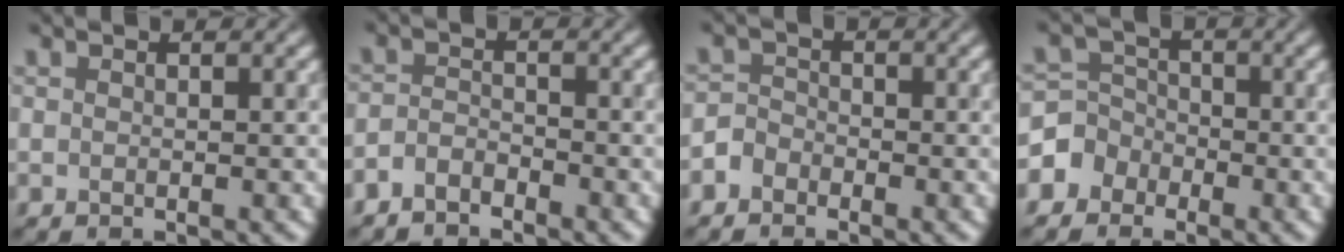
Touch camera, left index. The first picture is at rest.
{"total": 1.7, "force": [-1.5, 0.6, 0.4], "torque": [-0.009, 0.007, -0.036]}
{"total": 1.6, "force": [-1.2, 1.1, 0.2], "torque": [0.003, 0.010, -0.029]}
{"total": 2.8, "force": [-1.6, 2.3, 0.0], "torque": [0.016, 0.013, -0.044]}